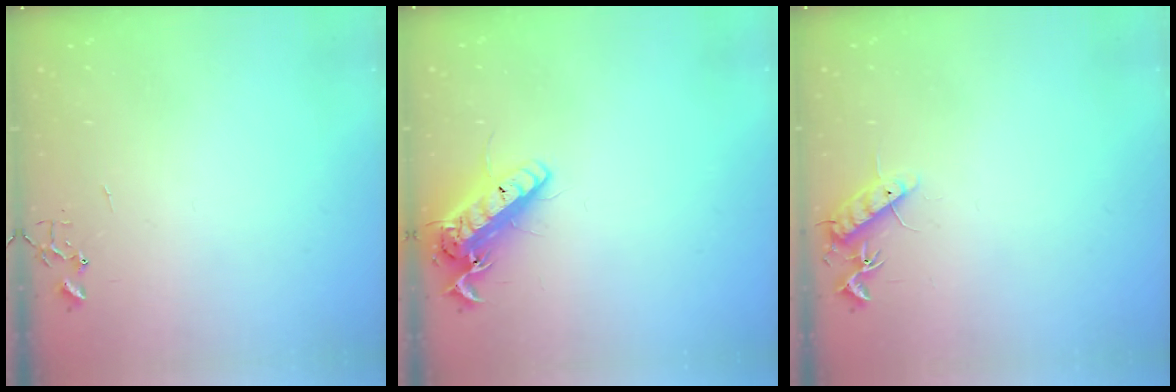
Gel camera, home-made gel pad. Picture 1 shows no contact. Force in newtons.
{"total": 15.1, "press": 14.8, "slide": 3.3}
{"total": 10.1, "press": 10.0, "slide": 0.8}